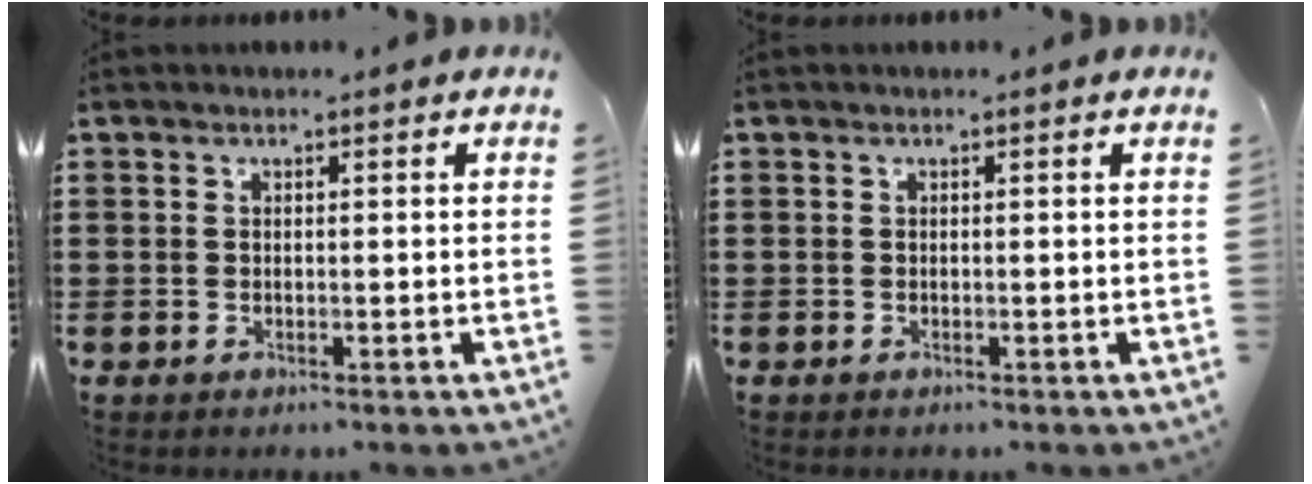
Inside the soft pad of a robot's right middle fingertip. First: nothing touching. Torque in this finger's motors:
{"motor_torque": [0.04, -0.04, 0.01, -0.01]}